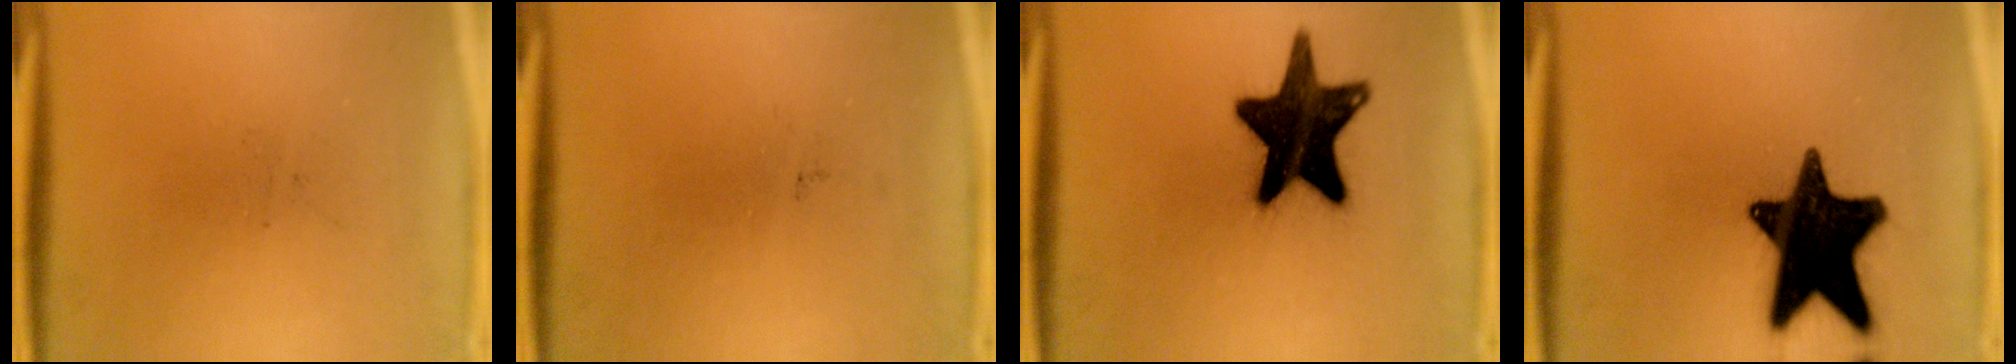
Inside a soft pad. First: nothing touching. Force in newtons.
{"total": 0.0}
{"total": 18.1}
{"total": 18.8}